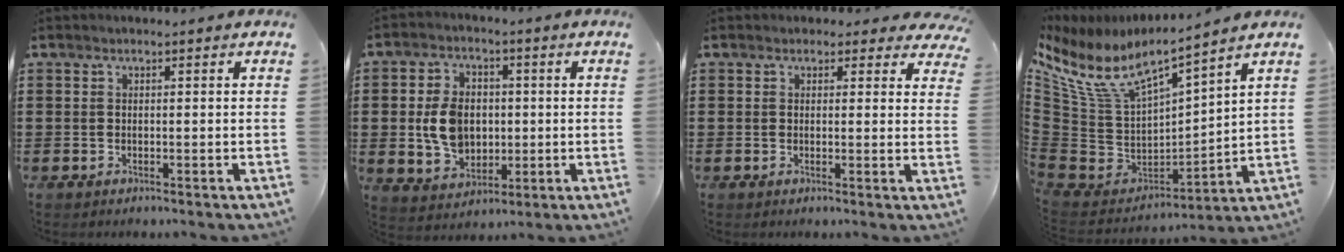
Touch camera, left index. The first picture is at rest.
{"total": 8.1, "force": [0.1, 6.1, 5.4], "torque": [-0.123, 0.008, 0.000]}
{"total": 1.9, "force": [1.5, 1.0, 0.6], "torque": [-0.003, 0.000, 0.024]}
{"total": 8.6, "force": [6.1, 2.5, 5.5], "torque": [-0.138, -0.050, 0.105]}